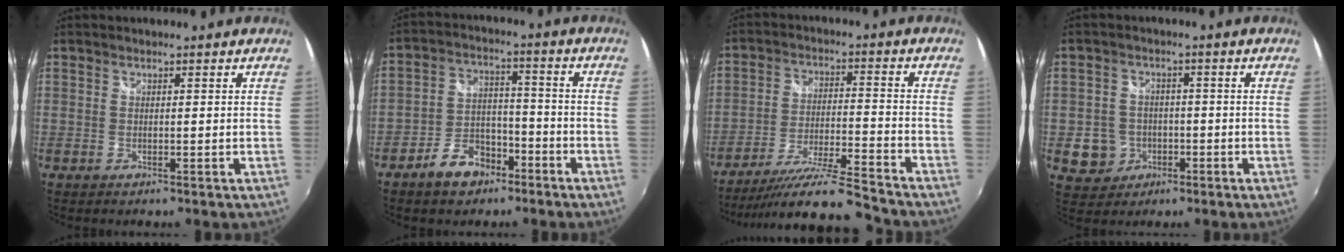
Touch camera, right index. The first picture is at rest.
{"total": 8.9, "force": [-6.1, 5.2, 3.9], "torque": [-0.081, 0.024, -0.095]}
{"total": 14.6, "force": [-13.5, -1.3, 5.3], "torque": [-0.111, -0.022, -0.227]}
{"total": 6.5, "force": [-2.0, 6.0, 1.5], "torque": [-0.051, 0.011, -0.022]}